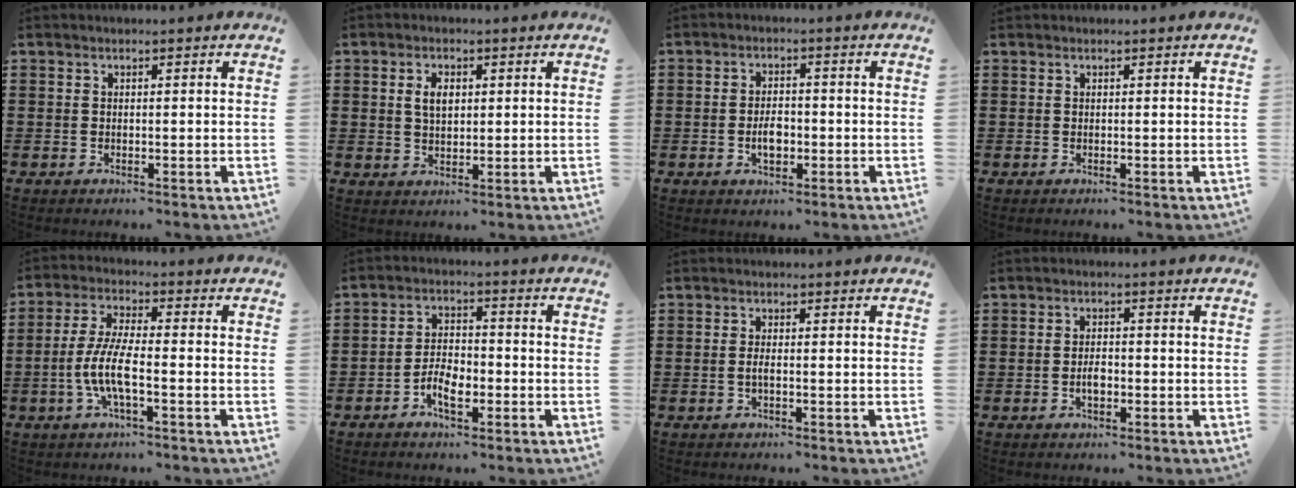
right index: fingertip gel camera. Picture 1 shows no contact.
{"total": 3.2, "force": [0.7, 1.9, 2.5], "torque": [-0.055, 0.010, 0.011]}
{"total": 3.7, "force": [-0.8, 2.0, 3.0], "torque": [-0.049, 0.000, -0.016]}
{"total": 0.0}
{"total": 7.1, "force": [-2.4, 1.6, 6.4], "torque": [-0.150, -0.013, -0.054]}
{"total": 4.8, "force": [-2.3, 2.3, 3.5], "torque": [-0.074, 0.003, -0.044]}
{"total": 1.2, "force": [-0.4, 0.2, 1.1], "torque": [-0.030, -0.003, -0.009]}
{"total": 2.5, "force": [-0.7, 1.2, 2.1], "torque": [-0.040, 0.002, -0.012]}